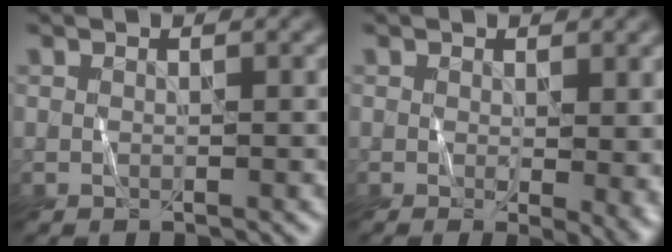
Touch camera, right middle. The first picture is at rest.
{"total": 4.3, "force": [-0.2, 1.4, 4.1], "torque": [-0.041, -0.009, 0.004]}